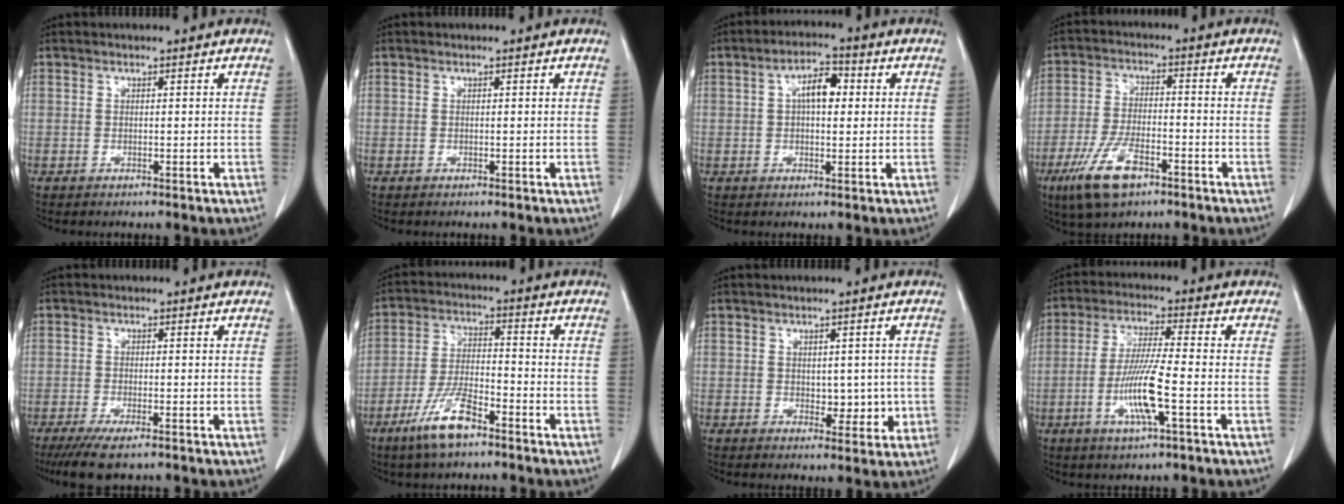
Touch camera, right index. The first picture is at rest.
{"total": 0.0}
{"total": 5.4, "force": [1.0, 2.3, 4.8], "torque": [-0.084, 0.014, 0.014]}
{"total": 9.6, "force": [-5.5, 3.5, 7.0], "torque": [-0.153, -0.012, -0.097]}
{"total": 5.9, "force": [-4.3, 1.0, 4.0], "torque": [-0.070, -0.017, -0.065]}
{"total": 8.7, "force": [-5.7, 2.1, 6.3], "torque": [-0.133, -0.011, -0.106]}
{"total": 4.0, "force": [-0.2, 2.6, 3.0], "torque": [-0.029, 0.003, 0.007]}
{"total": 9.3, "force": [-2.8, 0.1, 8.9], "torque": [-0.177, -0.011, -0.059]}